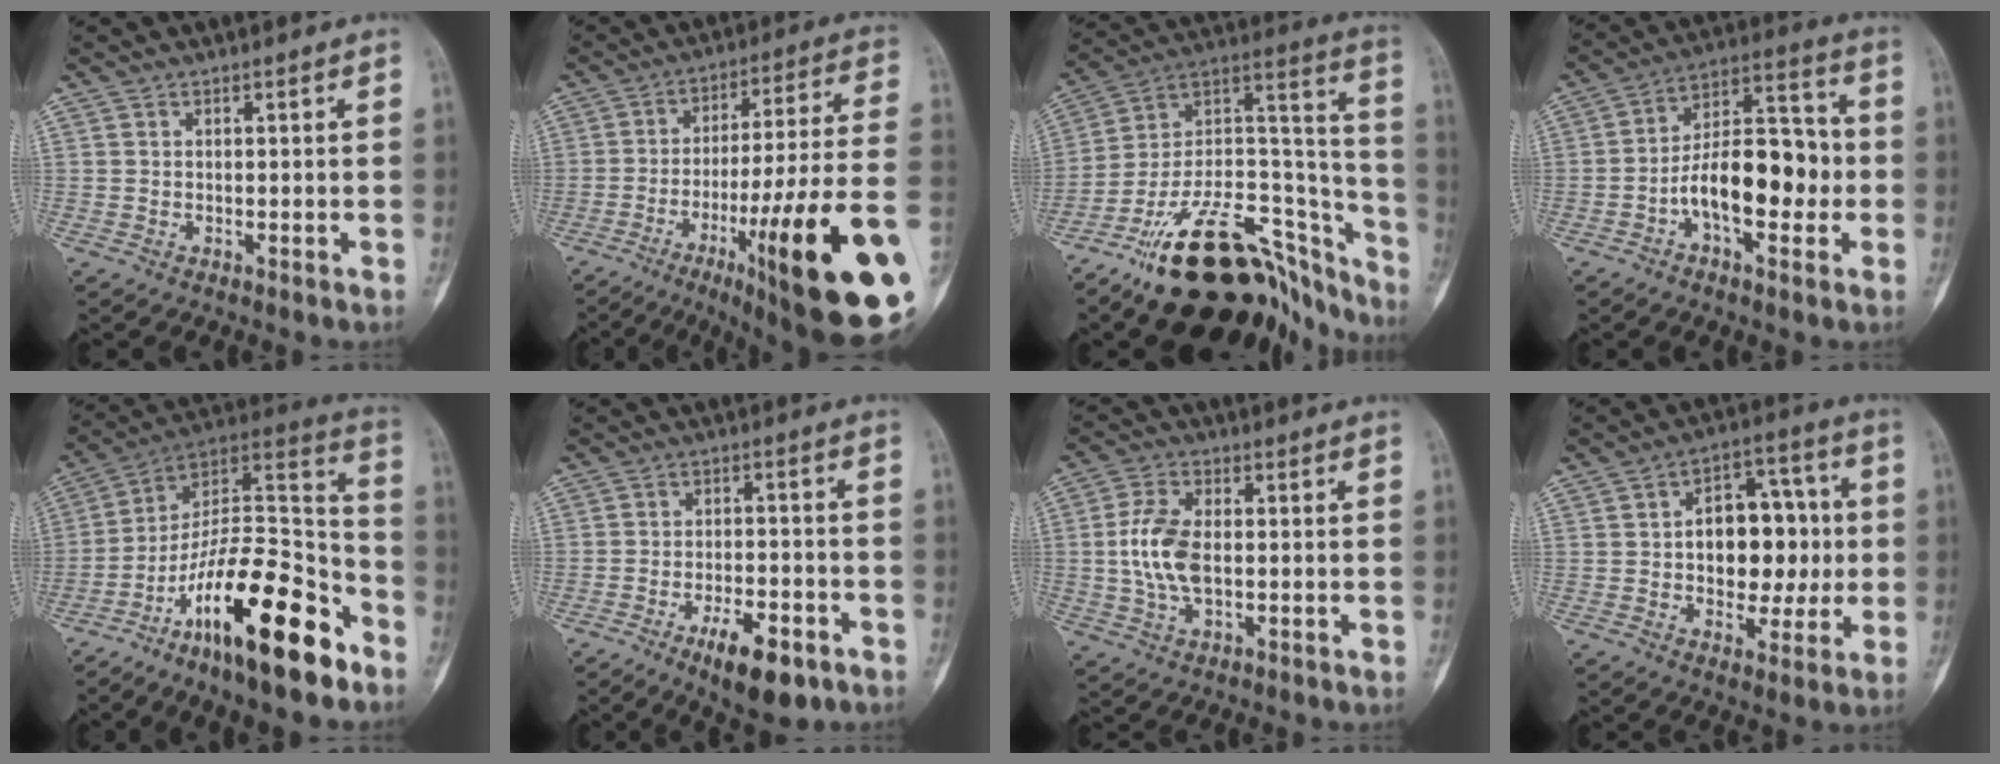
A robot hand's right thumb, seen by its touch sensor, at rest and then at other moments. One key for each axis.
{"total": 27.7, "fx": -10.0, "fy": 3.4, "fz": 25.6, "tx": -0.331, "ty": 0.029, "tz": -0.147}
{"total": 30.2, "fx": -20.8, "fy": 13.2, "fz": 17.5, "tx": -0.196, "ty": 0.112, "tz": -0.331}
{"total": 15.3, "fx": -3.2, "fy": 7.6, "fz": 12.8, "tx": -0.189, "ty": 0.046, "tz": -0.059}
{"total": 25.4, "fx": -14.5, "fy": 7.5, "fz": 19.4, "tx": -0.308, "ty": 0.095, "tz": -0.239}
{"total": 10.7, "fx": -6.1, "fy": 4.3, "fz": 7.7, "tx": -0.109, "ty": 0.027, "tz": -0.090}
{"total": 9.6, "fx": -0.3, "fy": 5.5, "fz": 7.8, "tx": -0.162, "ty": 0.007, "tz": -0.006}
{"total": 15.2, "fx": 0.2, "fy": 10.0, "fz": 11.5, "tx": -0.115, "ty": 0.030, "tz": 0.006}